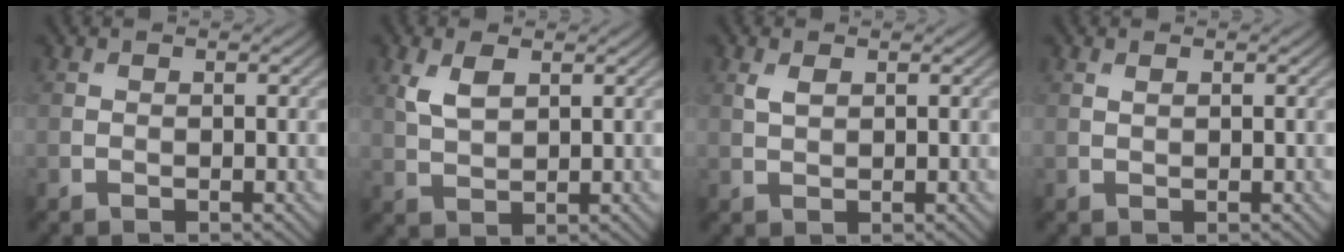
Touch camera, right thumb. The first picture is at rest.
{"total": 3.8, "force": [1.7, 1.9, 2.9], "torque": [-0.070, 0.001, 0.038]}
{"total": 1.6, "force": [0.8, 0.8, 1.2], "torque": [-0.032, 0.000, 0.018]}
{"total": 0.6, "force": [0.4, 0.2, 0.4], "torque": [-0.011, 0.001, 0.008]}